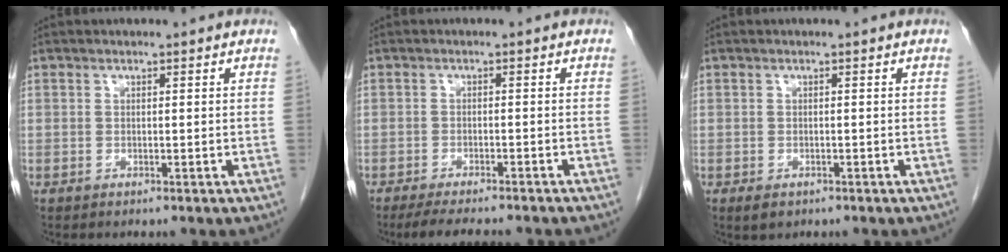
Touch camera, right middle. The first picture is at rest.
{"total": 9.7, "force": [-8.4, 1.3, 4.6], "torque": [-0.063, -0.014, -0.117]}
{"total": 1.8, "force": [-1.0, 1.1, 1.0], "torque": [-0.018, 0.000, -0.008]}